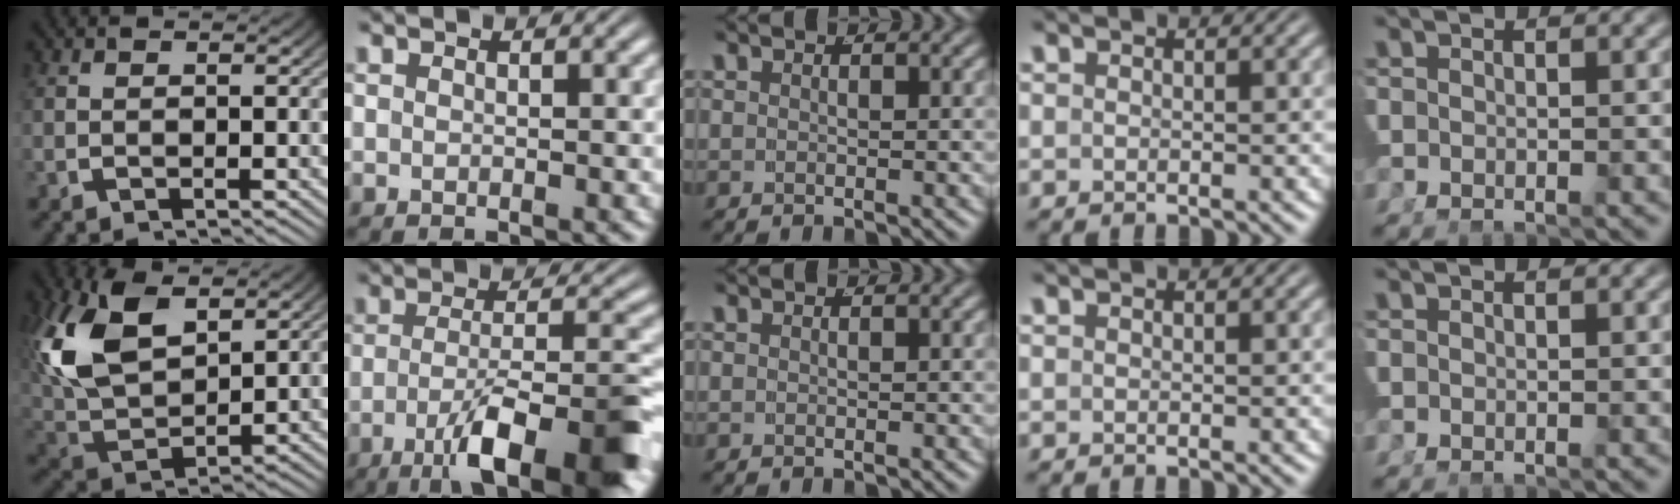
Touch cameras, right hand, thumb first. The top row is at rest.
{"thumb": {"total": 11.4, "force": [2.6, 7.4, 8.3], "torque": [-0.212, -0.025, 0.063]}, "index": {"total": 11.7, "force": [-5.2, 3.1, 9.9], "torque": [-0.142, -0.023, -0.068]}}